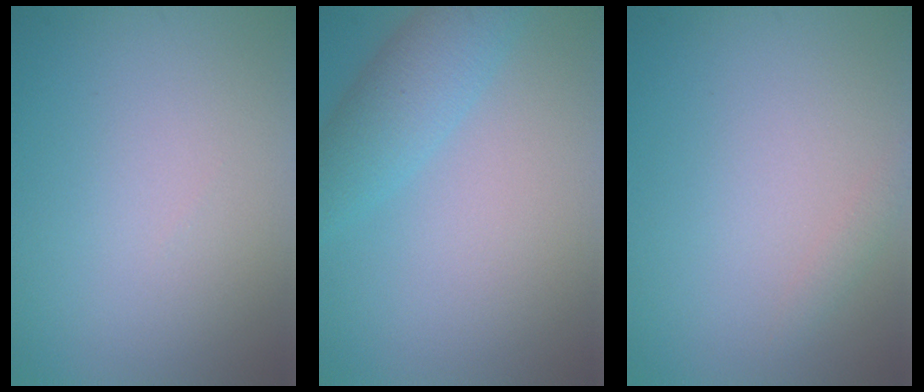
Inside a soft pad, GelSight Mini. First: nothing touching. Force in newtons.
{"total": 4.0, "press": 4.0, "slide": 0.1}
{"total": 0.7, "press": 0.7, "slide": 0.0}